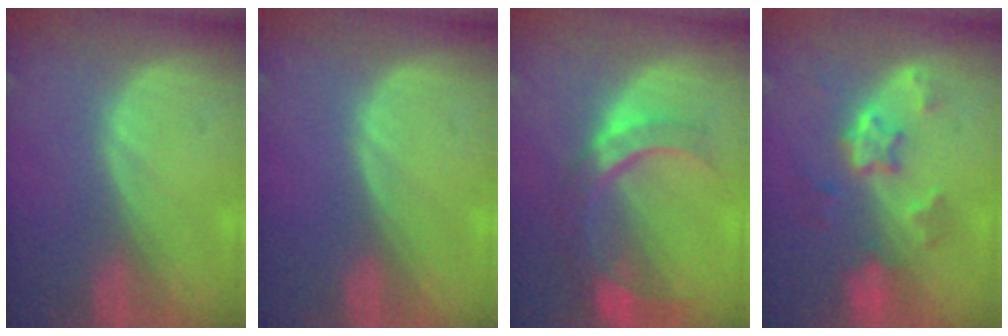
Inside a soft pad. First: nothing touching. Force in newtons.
{"total": 0.0}
{"total": 8.9, "press": 7.8, "slide": 4.1}
{"total": 6.1, "press": 5.5, "slide": 2.7}